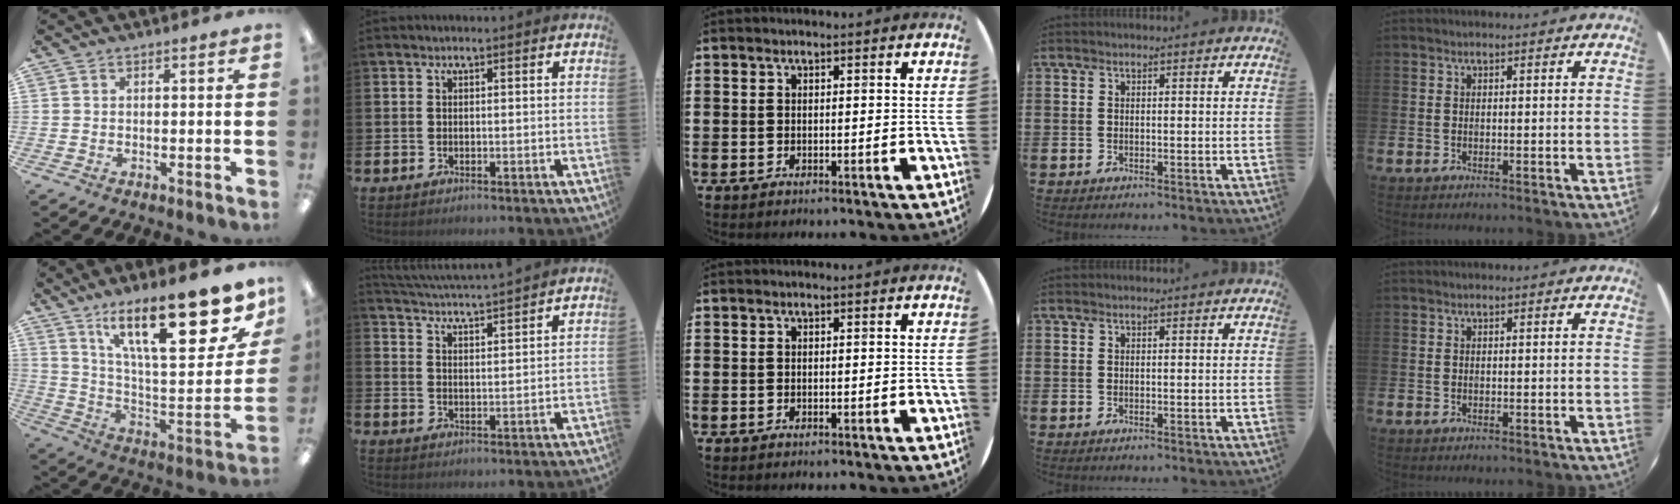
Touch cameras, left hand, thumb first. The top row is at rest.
{"thumb": {"total": 26.0, "force": [15.3, 8.1, 19.5], "torque": [-0.294, -0.093, 0.254]}, "index": {"total": 4.9, "force": [4.9, -0.5, 0.4], "torque": [-0.028, -0.034, 0.086]}}